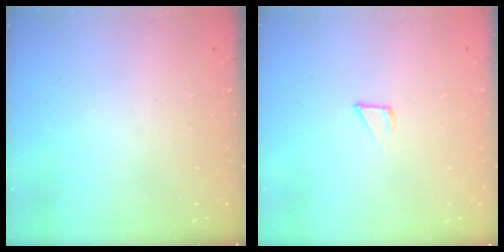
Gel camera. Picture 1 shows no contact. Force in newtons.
{"total": 2.1, "press": 2.1, "slide": 0.1}